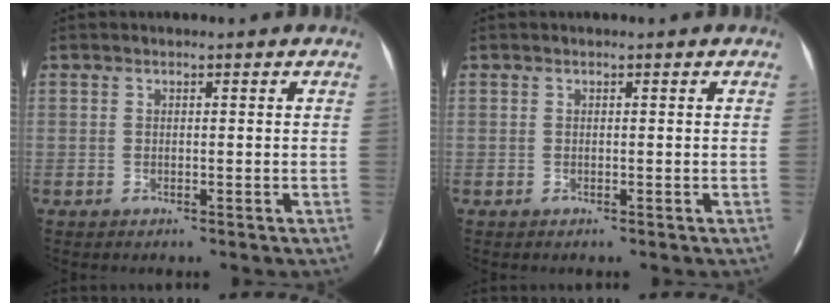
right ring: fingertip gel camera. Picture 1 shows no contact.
{"total": 0.0}